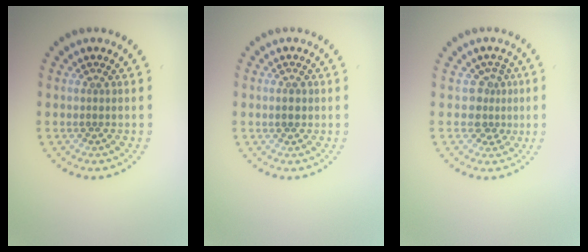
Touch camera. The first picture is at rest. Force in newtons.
{"total": 1.6, "press": 1.6, "slide": 0.2}
{"total": 2.3, "press": 1.7, "slide": 1.5}